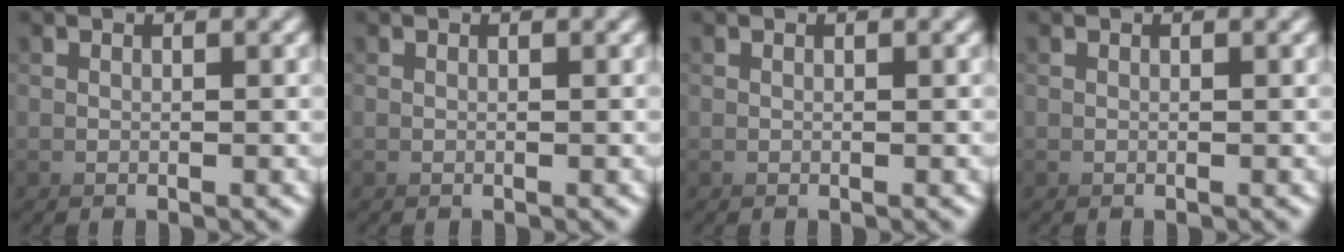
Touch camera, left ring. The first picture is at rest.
{"total": 0.0}
{"total": 0.0}
{"total": 0.0}